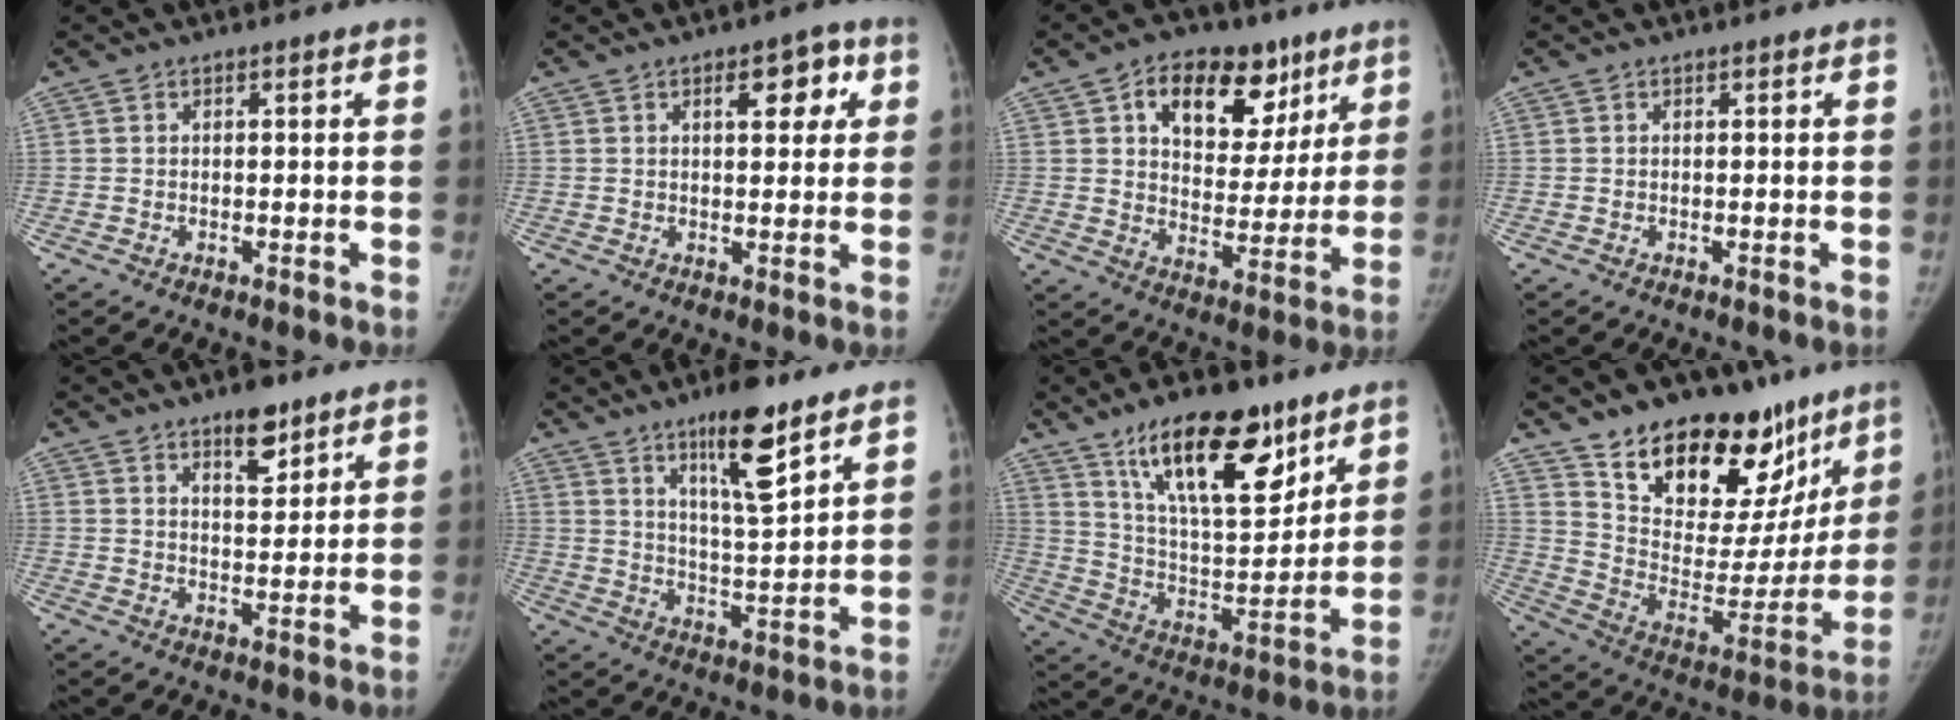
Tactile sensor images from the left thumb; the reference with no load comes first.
{"total": 6.5, "force": [2.5, 3.3, 5.0], "torque": [-0.038, -0.003, 0.029]}
{"total": 17.3, "force": [8.6, 10.9, 10.4], "torque": [-0.101, -0.021, 0.133]}
{"total": 0.0}
{"total": 6.5, "force": [4.4, 2.6, 3.9], "torque": [-0.039, -0.030, 0.068]}
{"total": 12.2, "force": [7.9, 2.5, 9.0], "torque": [-0.137, -0.053, 0.133]}
{"total": 20.7, "force": [13.1, 8.0, 13.8], "torque": [-0.187, -0.066, 0.232]}
{"total": 26.8, "force": [18.5, 13.6, 13.8], "torque": [-0.161, -0.089, 0.293]}